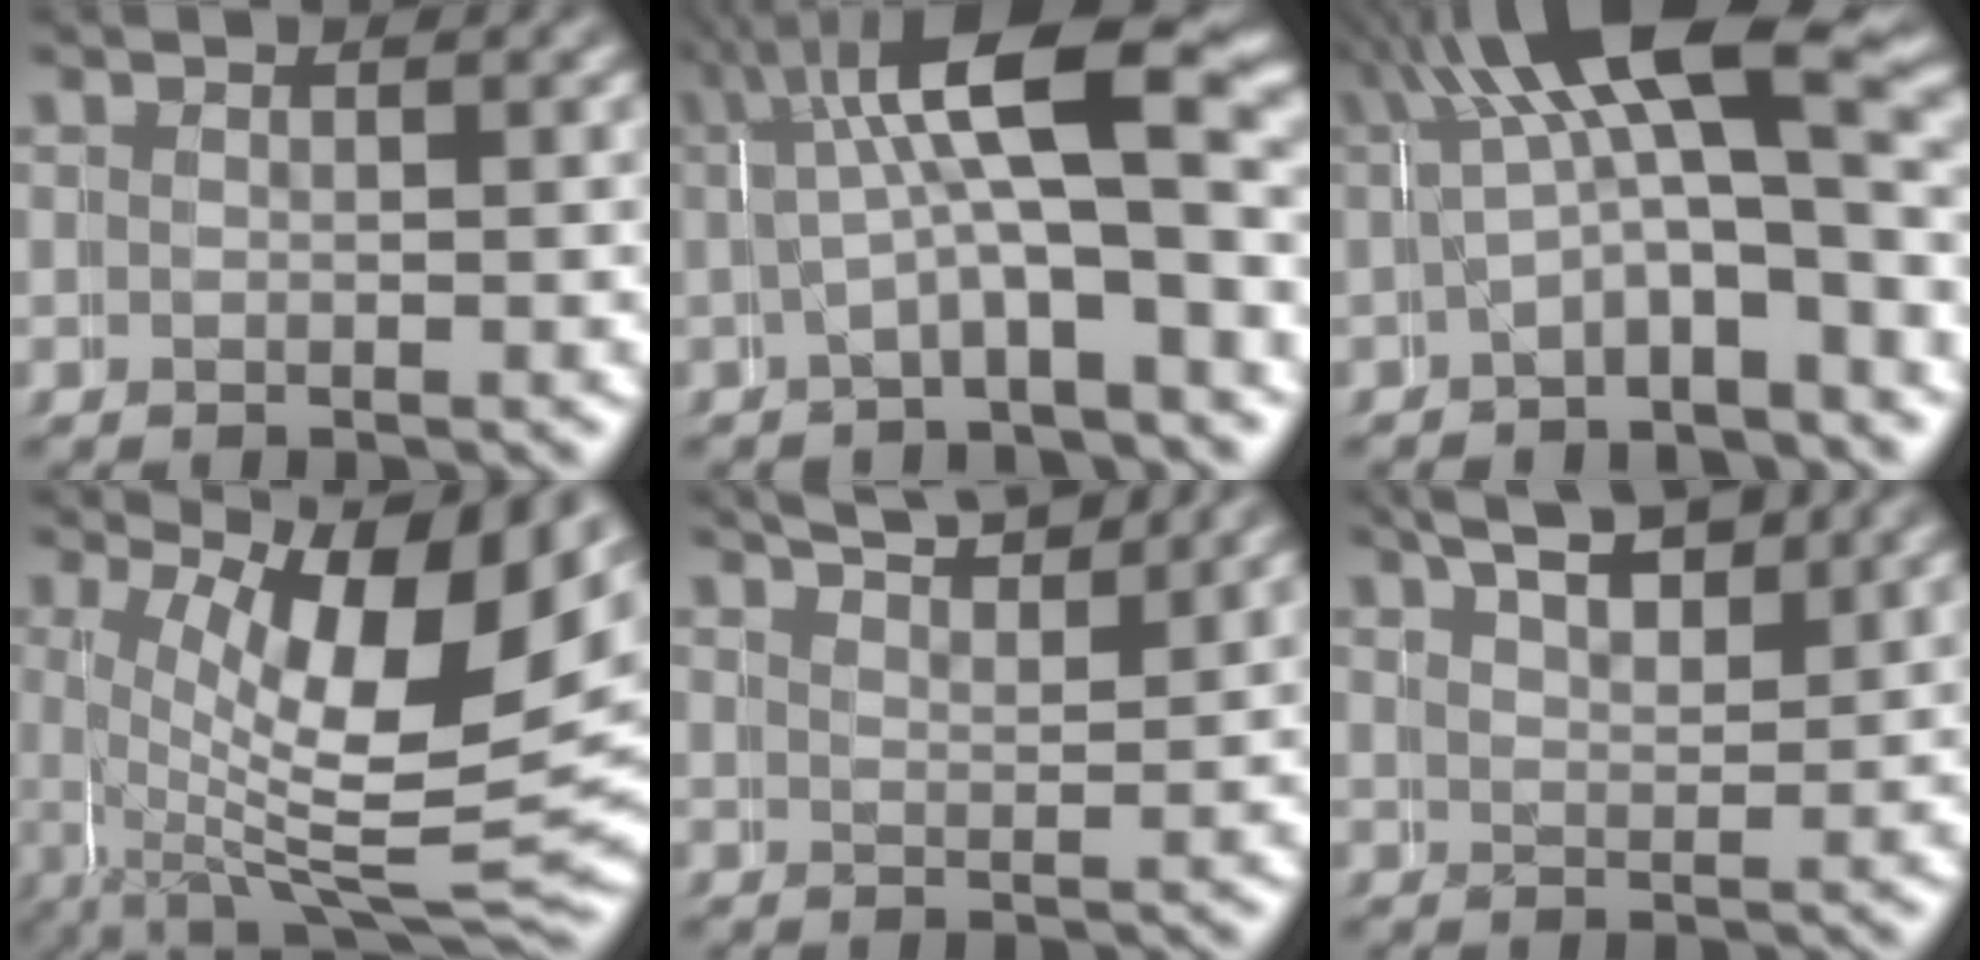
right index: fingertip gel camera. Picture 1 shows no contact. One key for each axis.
{"total": 10.5, "fx": 2.3, "fy": 4.3, "fz": 9.3, "tx": -0.142, "ty": 0.008, "tz": 0.033}
{"total": 8.6, "fx": 1.6, "fy": 4.7, "fz": 7.0, "tx": -0.124, "ty": -0.003, "tz": 0.023}
{"total": 13.5, "fx": 3.3, "fy": 5.6, "fz": 11.8, "tx": -0.174, "ty": -0.008, "tz": 0.049}
{"total": 5.4, "fx": 4.9, "fy": 1.1, "fz": 2.0, "tx": -0.033, "ty": 0.005, "tz": 0.075}
{"total": 6.3, "fx": 4.4, "fy": 3.1, "fz": 3.4, "tx": -0.054, "ty": 0.005, "tz": 0.061}